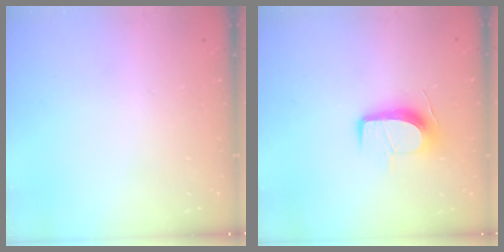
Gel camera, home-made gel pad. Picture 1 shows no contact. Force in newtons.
{"total": 9.8, "press": 9.8, "slide": 0.7}